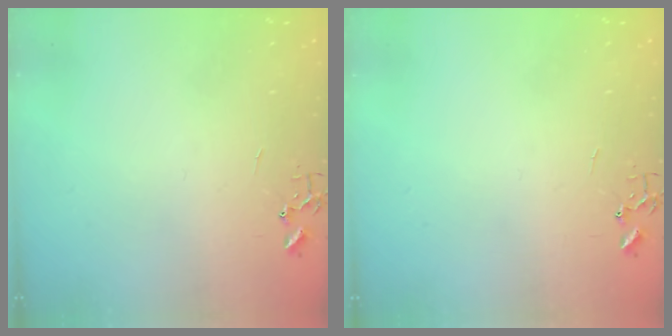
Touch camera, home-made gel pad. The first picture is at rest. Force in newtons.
{"total": 0.0}